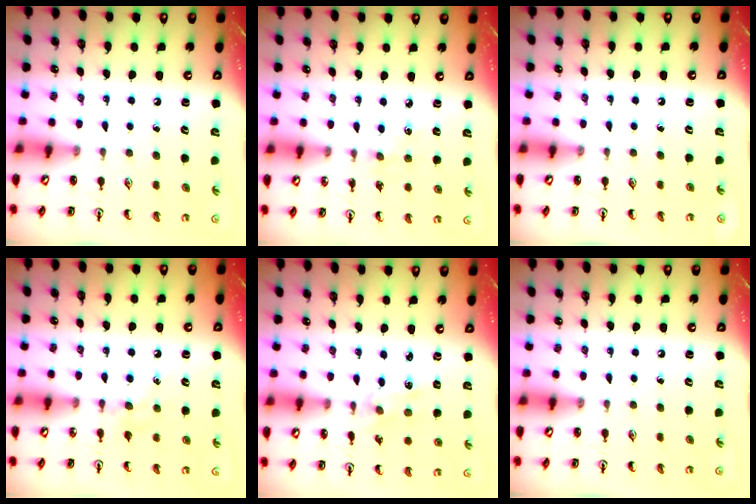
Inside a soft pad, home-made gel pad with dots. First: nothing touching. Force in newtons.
{"total": 2.8, "press": 2.7, "slide": 0.4}
{"total": 0.0}
{"total": 4.5, "press": 4.5, "slide": 0.7}
{"total": 1.2, "press": 1.2, "slide": 0.3}
{"total": 0.0}